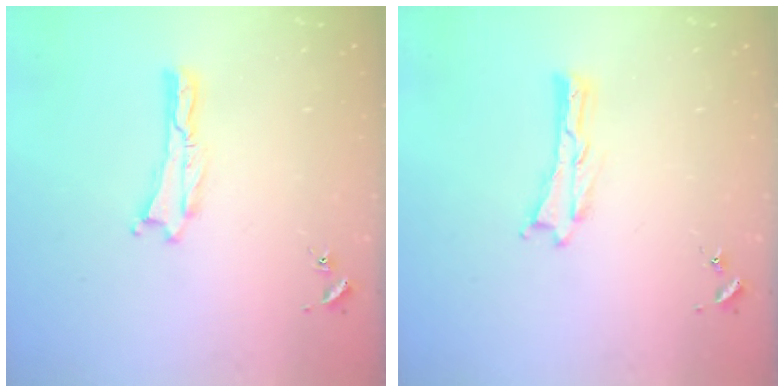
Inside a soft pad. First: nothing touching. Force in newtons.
{"total": 0.0}